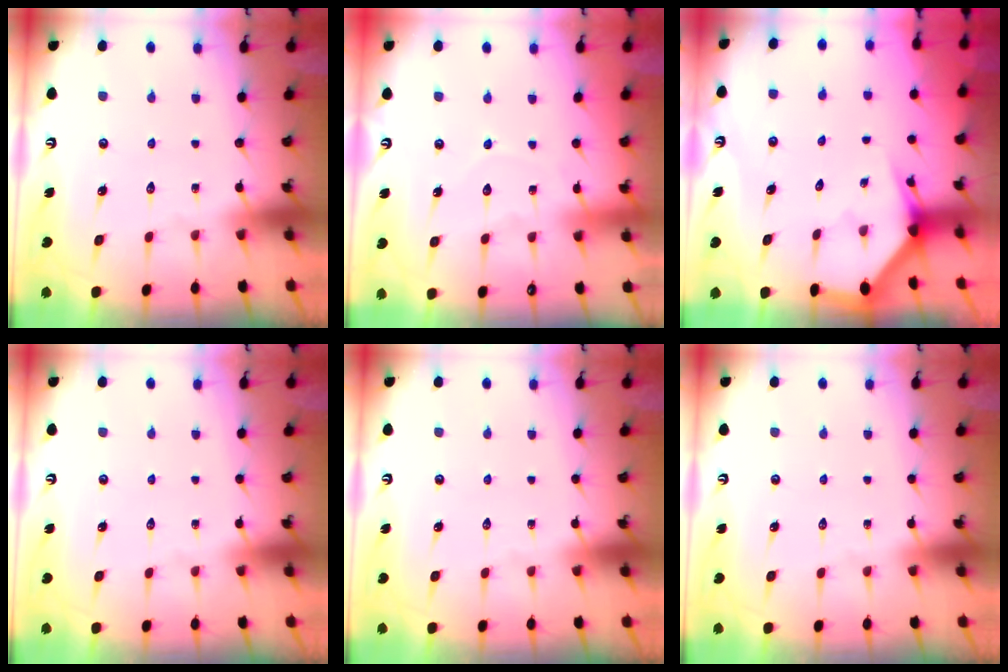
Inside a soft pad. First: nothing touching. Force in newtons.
{"total": 4.7, "press": 4.6, "slide": 0.5}
{"total": 2.7, "press": 2.7, "slide": 0.1}
{"total": 0.0}
{"total": 0.0}
{"total": 0.0}